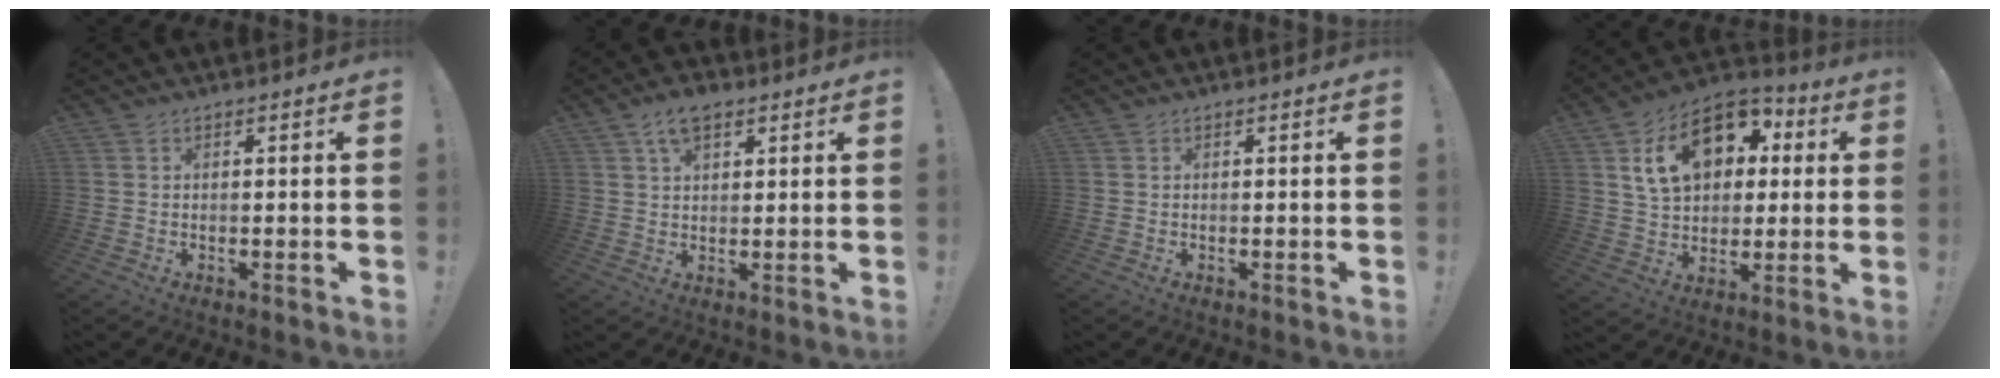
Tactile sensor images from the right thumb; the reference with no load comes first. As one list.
[{"total": 6.0, "force": [3.3, 3.2, 3.8], "torque": [-0.060, -0.006, 0.060]}, {"total": 0.0}, {"total": 18.9, "force": [6.5, 13.2, 11.9], "torque": [-0.178, -0.012, 0.123]}]